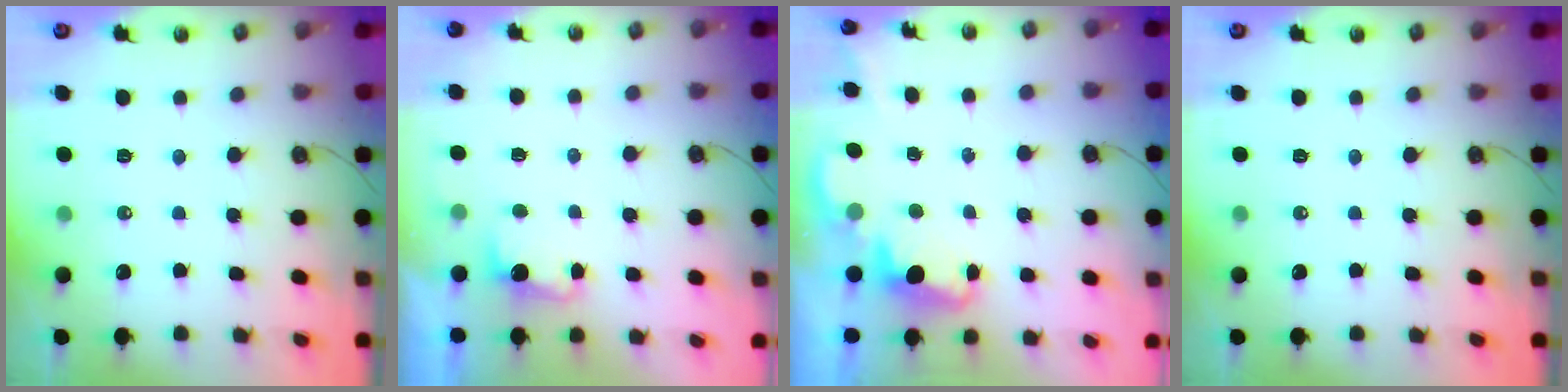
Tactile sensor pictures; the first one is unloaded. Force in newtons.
{"total": 1.9, "press": 1.7, "slide": 0.8}
{"total": 1.9, "press": 1.9, "slide": 0.6}
{"total": 0.0}